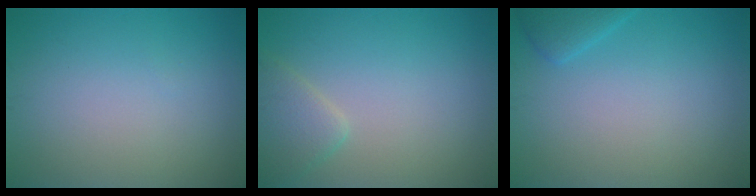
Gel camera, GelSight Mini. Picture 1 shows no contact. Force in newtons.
{"total": 2.4, "press": 2.4, "slide": 0.2}
{"total": 1.6, "press": 1.6, "slide": 0.2}